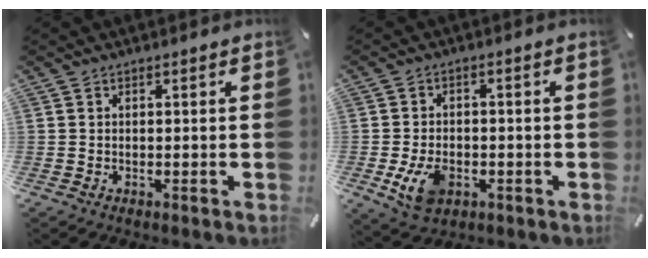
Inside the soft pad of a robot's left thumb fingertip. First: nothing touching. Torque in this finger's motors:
{"motor_torque": [0.69, 0.78, 0.63, 0.37, 0.08]}